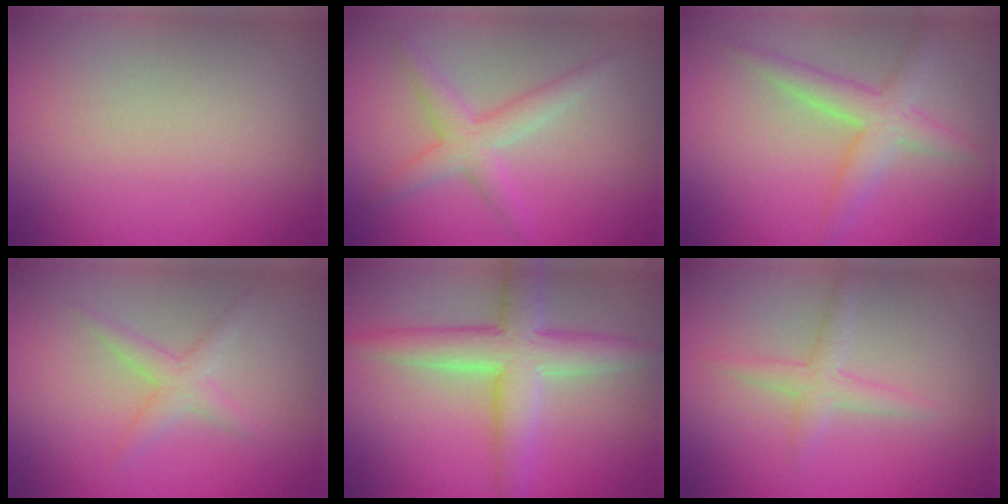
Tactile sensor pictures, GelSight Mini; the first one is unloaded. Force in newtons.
{"total": 3.0, "press": 3.0, "slide": 0.1}
{"total": 3.3, "press": 3.3, "slide": 0.3}
{"total": 2.0, "press": 2.0, "slide": 0.1}
{"total": 5.7, "press": 5.7, "slide": 0.1}
{"total": 2.0, "press": 2.0, "slide": 0.1}